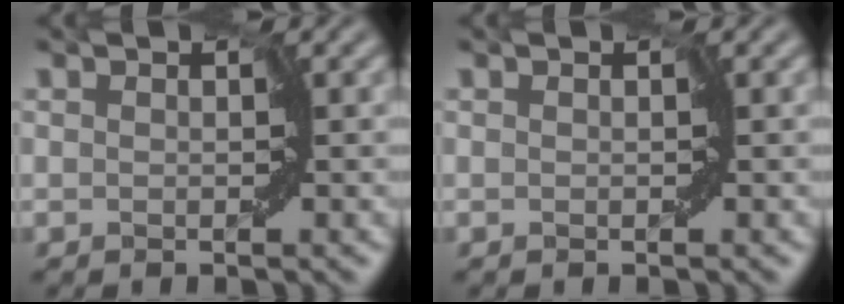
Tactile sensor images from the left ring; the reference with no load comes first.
{"total": 0.0}